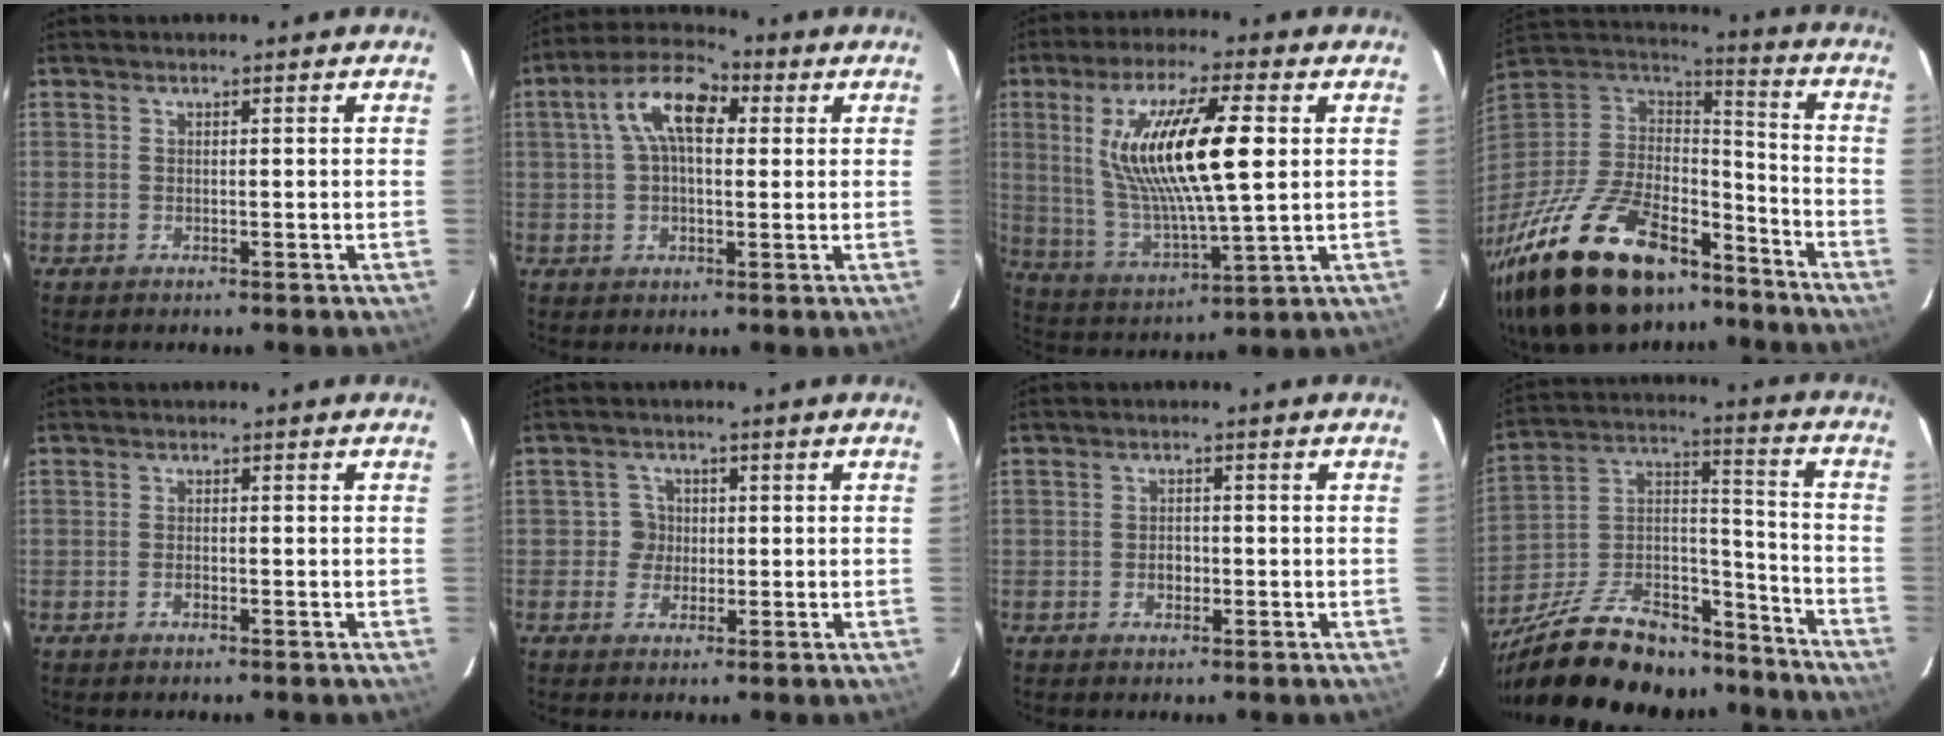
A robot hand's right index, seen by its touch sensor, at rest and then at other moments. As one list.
[{"total": 10.7, "force": [2.7, 5.2, 8.9], "torque": [-0.165, 0.032, 0.038]}, {"total": 18.8, "force": [4.3, 3.8, 17.9], "torque": [-0.342, -0.002, 0.091]}, {"total": 35.2, "force": [-23.6, 16.2, 20.4], "torque": [-0.423, -0.019, -0.371]}, {"total": 0.9, "force": [-0.6, 0.5, 0.4], "torque": [-0.009, 0.002, -0.011]}, {"total": 2.9, "force": [-0.2, 2.9, -0.1], "torque": [0.009, 0.015, -0.004]}, {"total": 1.8, "force": [-0.6, 1.5, 0.9], "torque": [-0.015, 0.006, -0.009]}, {"total": 28.3, "force": [-21.3, 11.8, 14.3], "torque": [-0.295, 0.028, -0.328]}]